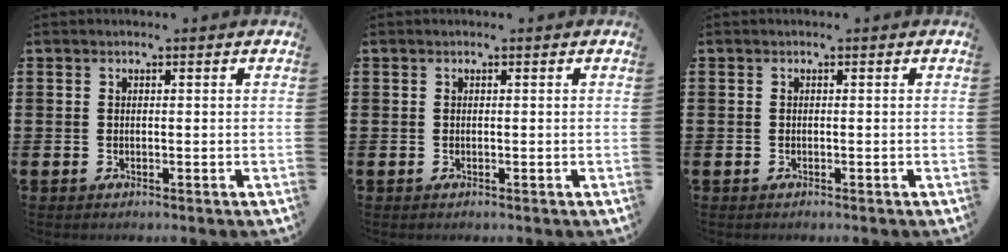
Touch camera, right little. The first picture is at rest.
{"total": 0.0}
{"total": 0.0}